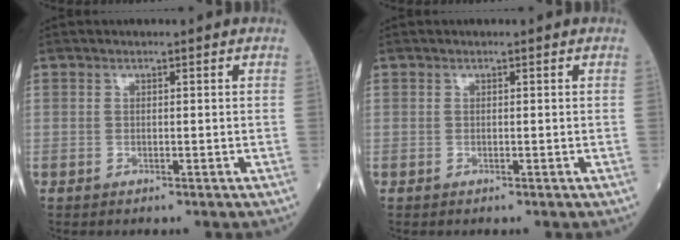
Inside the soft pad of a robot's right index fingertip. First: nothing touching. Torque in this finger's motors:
{"motor_torque": [0.00, 0.00, -0.01, -0.01]}